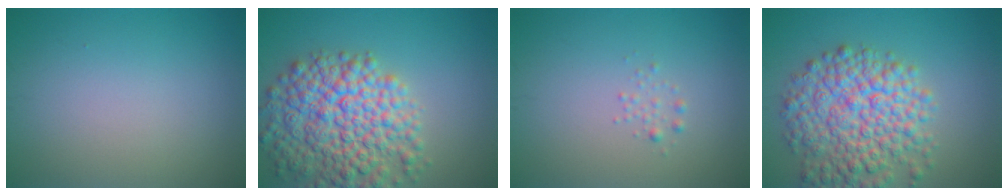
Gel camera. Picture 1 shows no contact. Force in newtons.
{"total": 9.5, "press": 9.5, "slide": 0.4}
{"total": 0.8, "press": 0.8, "slide": 0.0}
{"total": 8.5, "press": 8.4, "slide": 0.4}